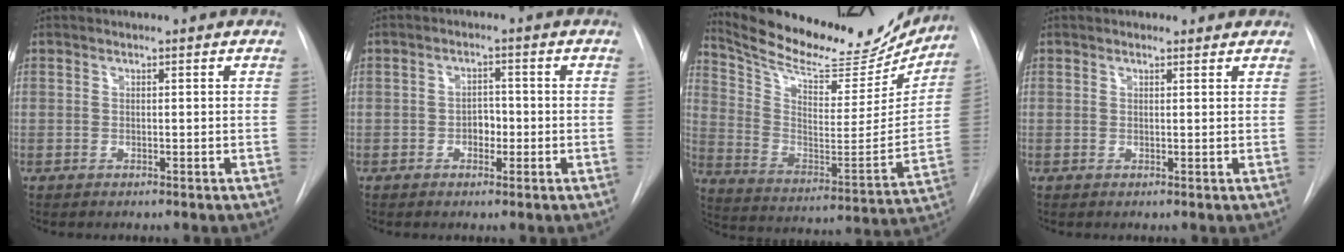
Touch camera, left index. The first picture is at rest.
{"total": 2.5, "force": [-0.8, 1.7, 1.7], "torque": [-0.021, 0.007, -0.012]}
{"total": 24.7, "force": [22.4, 6.0, 8.6], "torque": [-0.143, -0.048, 0.323]}
{"total": 1.4, "force": [1.2, 0.6, 0.2], "torque": [-0.007, 0.002, 0.012]}